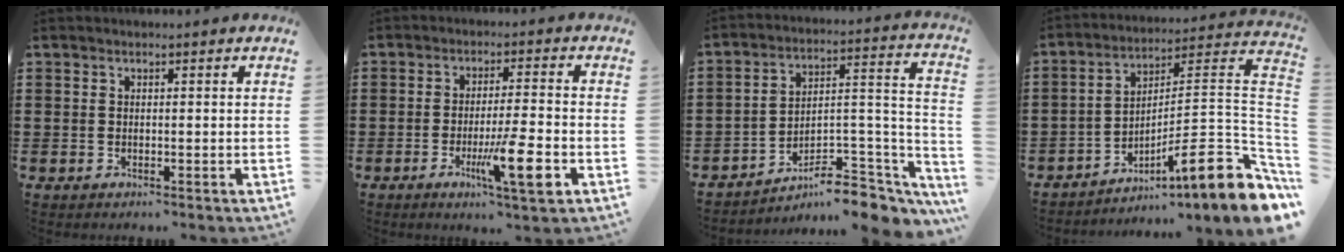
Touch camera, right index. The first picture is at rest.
{"total": 9.3, "force": [-3.5, 1.0, 8.6], "torque": [-0.153, -0.012, -0.060]}
{"total": 7.6, "force": [-6.0, 2.7, 3.8], "torque": [-0.052, 0.011, -0.111]}
{"total": 10.7, "force": [-5.2, 0.9, 9.3], "torque": [-0.132, -0.025, -0.104]}